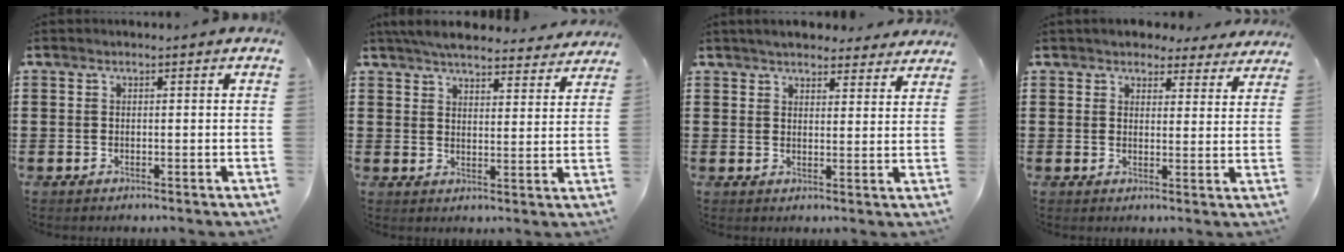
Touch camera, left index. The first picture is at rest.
{"total": 5.6, "force": [5.4, 0.9, 1.2], "torque": [-0.045, -0.022, 0.100]}
{"total": 4.1, "force": [4.0, 0.7, 0.8], "torque": [-0.027, -0.010, 0.074]}
{"total": 4.1, "force": [3.9, 1.2, 0.8], "torque": [-0.021, -0.011, 0.071]}